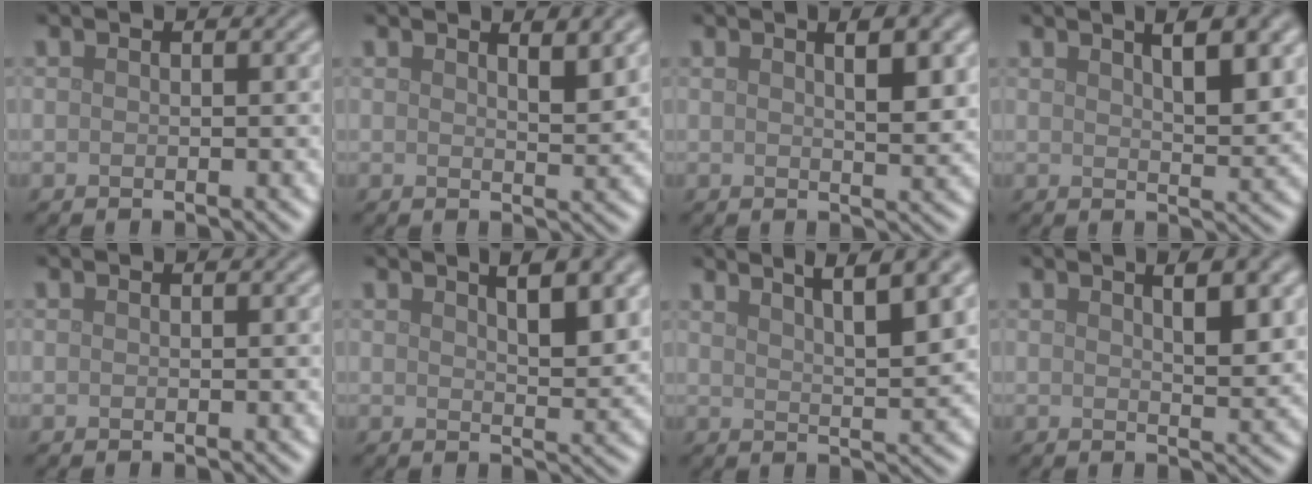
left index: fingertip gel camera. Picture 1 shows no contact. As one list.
[{"total": 2.8, "force": [1.8, 0.7, 2.1], "torque": [-0.020, 0.001, 0.027]}, {"total": 3.5, "force": [1.5, 1.0, 3.0], "torque": [-0.037, 0.002, 0.024]}, {"total": 4.9, "force": [2.5, 1.6, 3.9], "torque": [-0.044, 0.004, 0.034]}, {"total": 0.0}, {"total": 4.4, "force": [2.3, 1.4, 3.5], "torque": [-0.042, 0.001, 0.036]}, {"total": 6.3, "force": [4.0, 1.4, 4.6], "torque": [-0.048, 0.016, 0.052]}, {"total": 3.6, "force": [1.7, 1.0, 3.0], "torque": [-0.036, 0.000, 0.029]}]